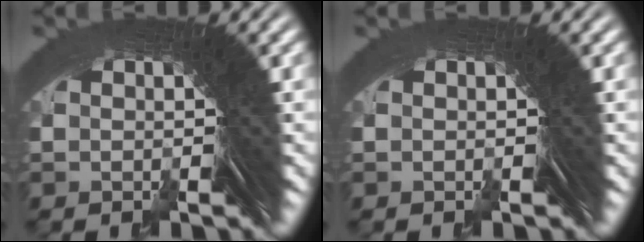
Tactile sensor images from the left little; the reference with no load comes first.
{"total": 0.0}